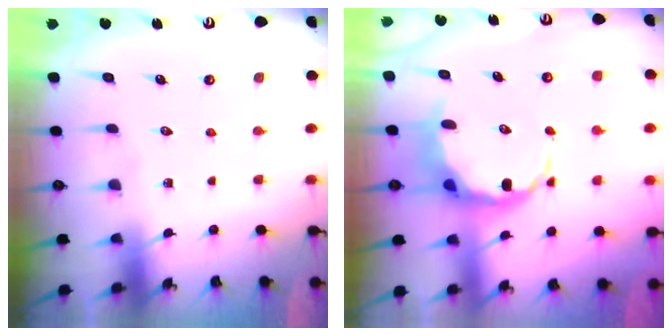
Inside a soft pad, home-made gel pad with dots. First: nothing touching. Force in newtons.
{"total": 8.3, "press": 8.1, "slide": 2.0}